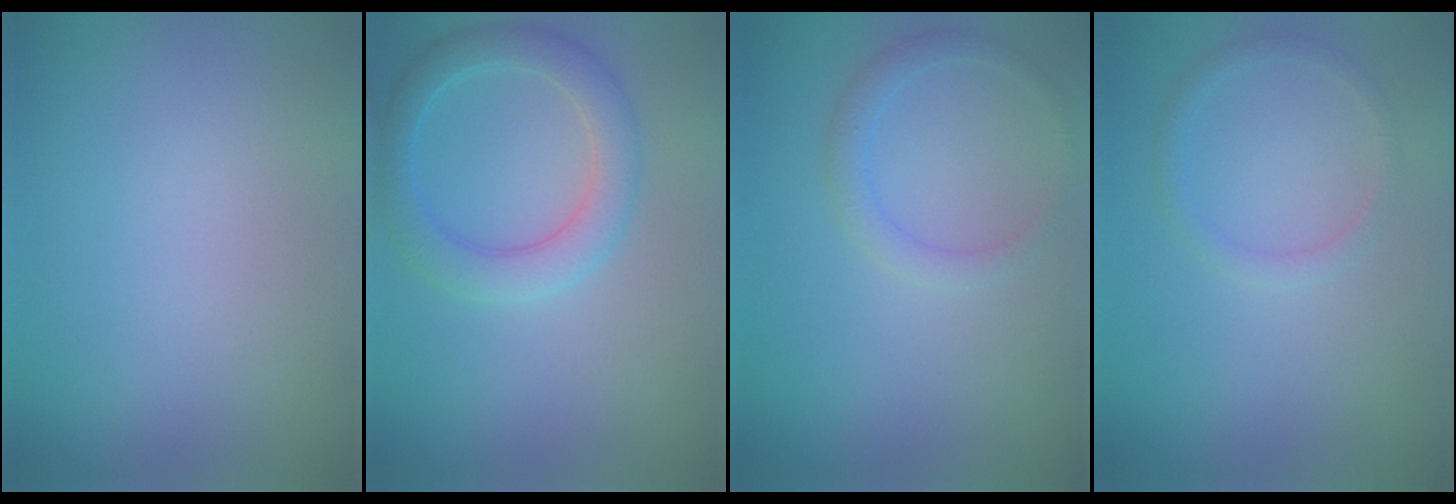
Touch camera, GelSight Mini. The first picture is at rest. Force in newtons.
{"total": 3.7, "press": 3.6, "slide": 0.3}
{"total": 1.7, "press": 1.7, "slide": 0.1}
{"total": 1.2, "press": 1.2, "slide": 0.2}